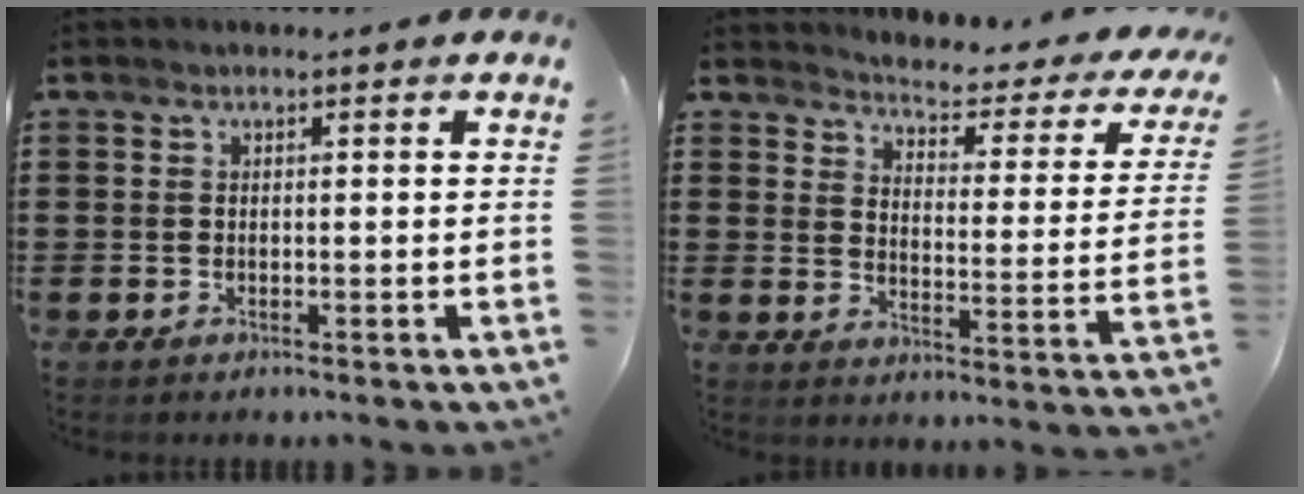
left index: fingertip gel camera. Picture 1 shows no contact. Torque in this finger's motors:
{"motor_torque": [1.94, -0.20, 0.07, 0.01]}